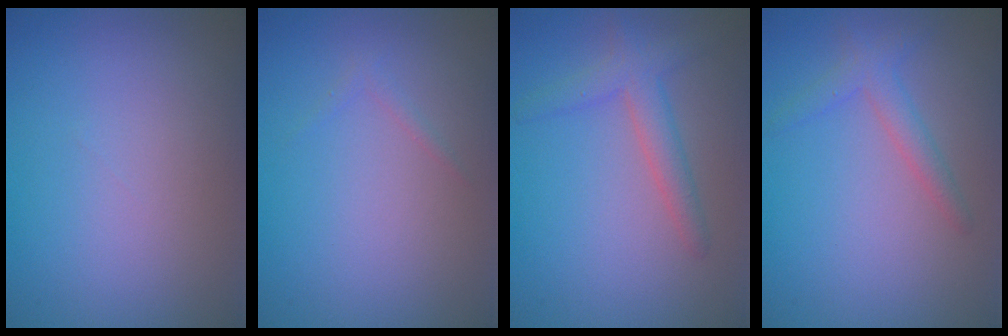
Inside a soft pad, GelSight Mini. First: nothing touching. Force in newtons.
{"total": 0.6, "press": 0.6, "slide": 0.0}
{"total": 2.7, "press": 2.7, "slide": 0.3}
{"total": 2.0, "press": 2.0, "slide": 0.1}